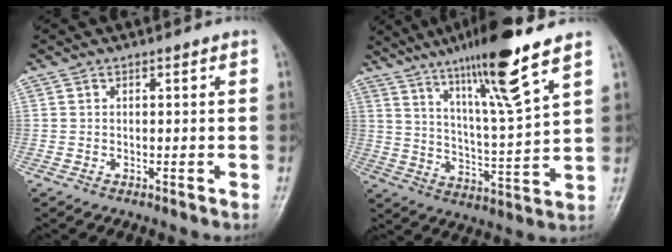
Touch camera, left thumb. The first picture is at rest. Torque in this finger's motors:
{"motor_torque": [0.74, -0.40, 1.57, -1.18, 0.22]}